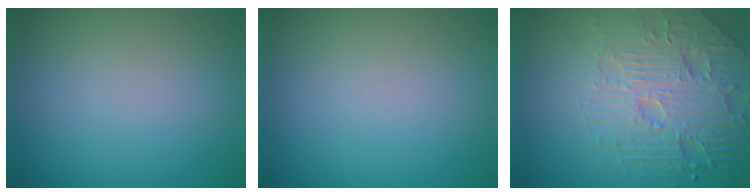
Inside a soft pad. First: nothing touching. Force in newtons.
{"total": 0.0}
{"total": 7.3, "press": 5.9, "slide": 4.4}